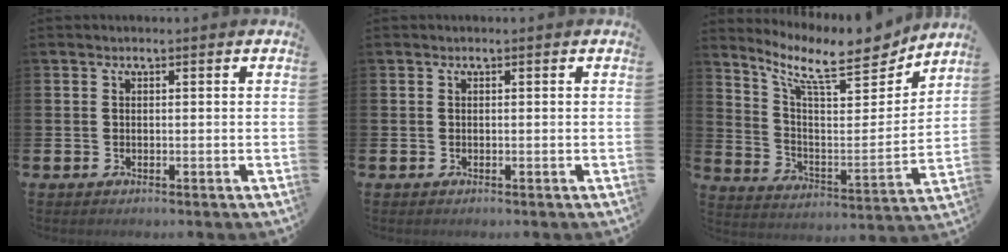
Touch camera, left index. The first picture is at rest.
{"total": 0.0}
{"total": 11.3, "force": [9.4, 2.9, 5.5], "torque": [-0.123, -0.067, 0.157]}